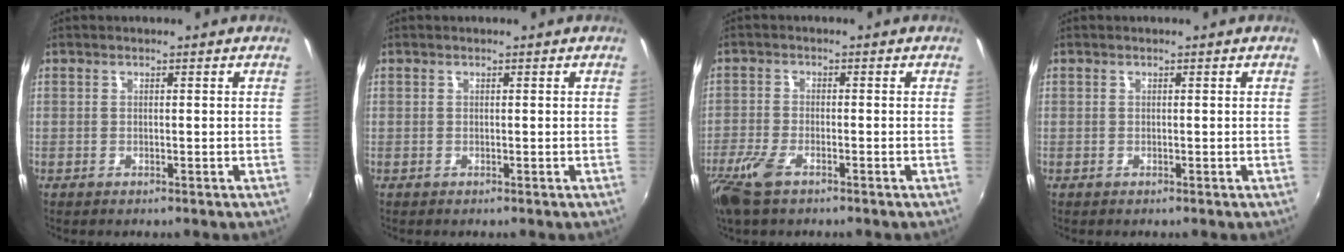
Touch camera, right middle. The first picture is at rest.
{"total": 0.0}
{"total": 6.7, "force": [-4.4, 2.4, 4.5], "torque": [-0.117, -0.018, -0.088]}
{"total": 0.0}